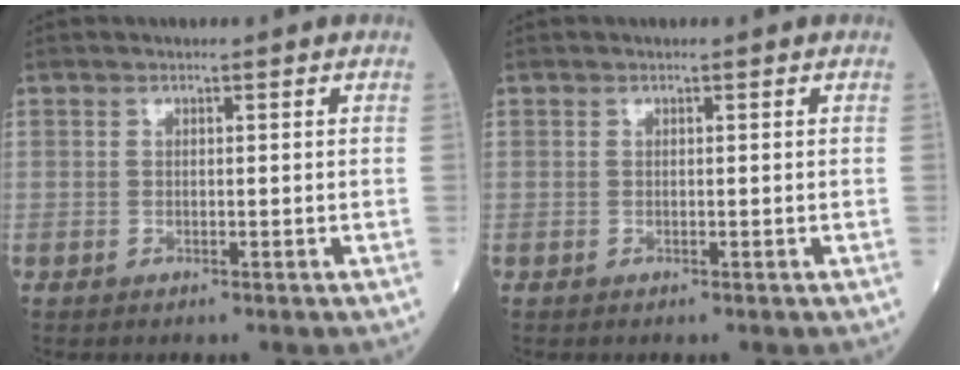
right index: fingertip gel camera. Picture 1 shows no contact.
{"total": 0.0}